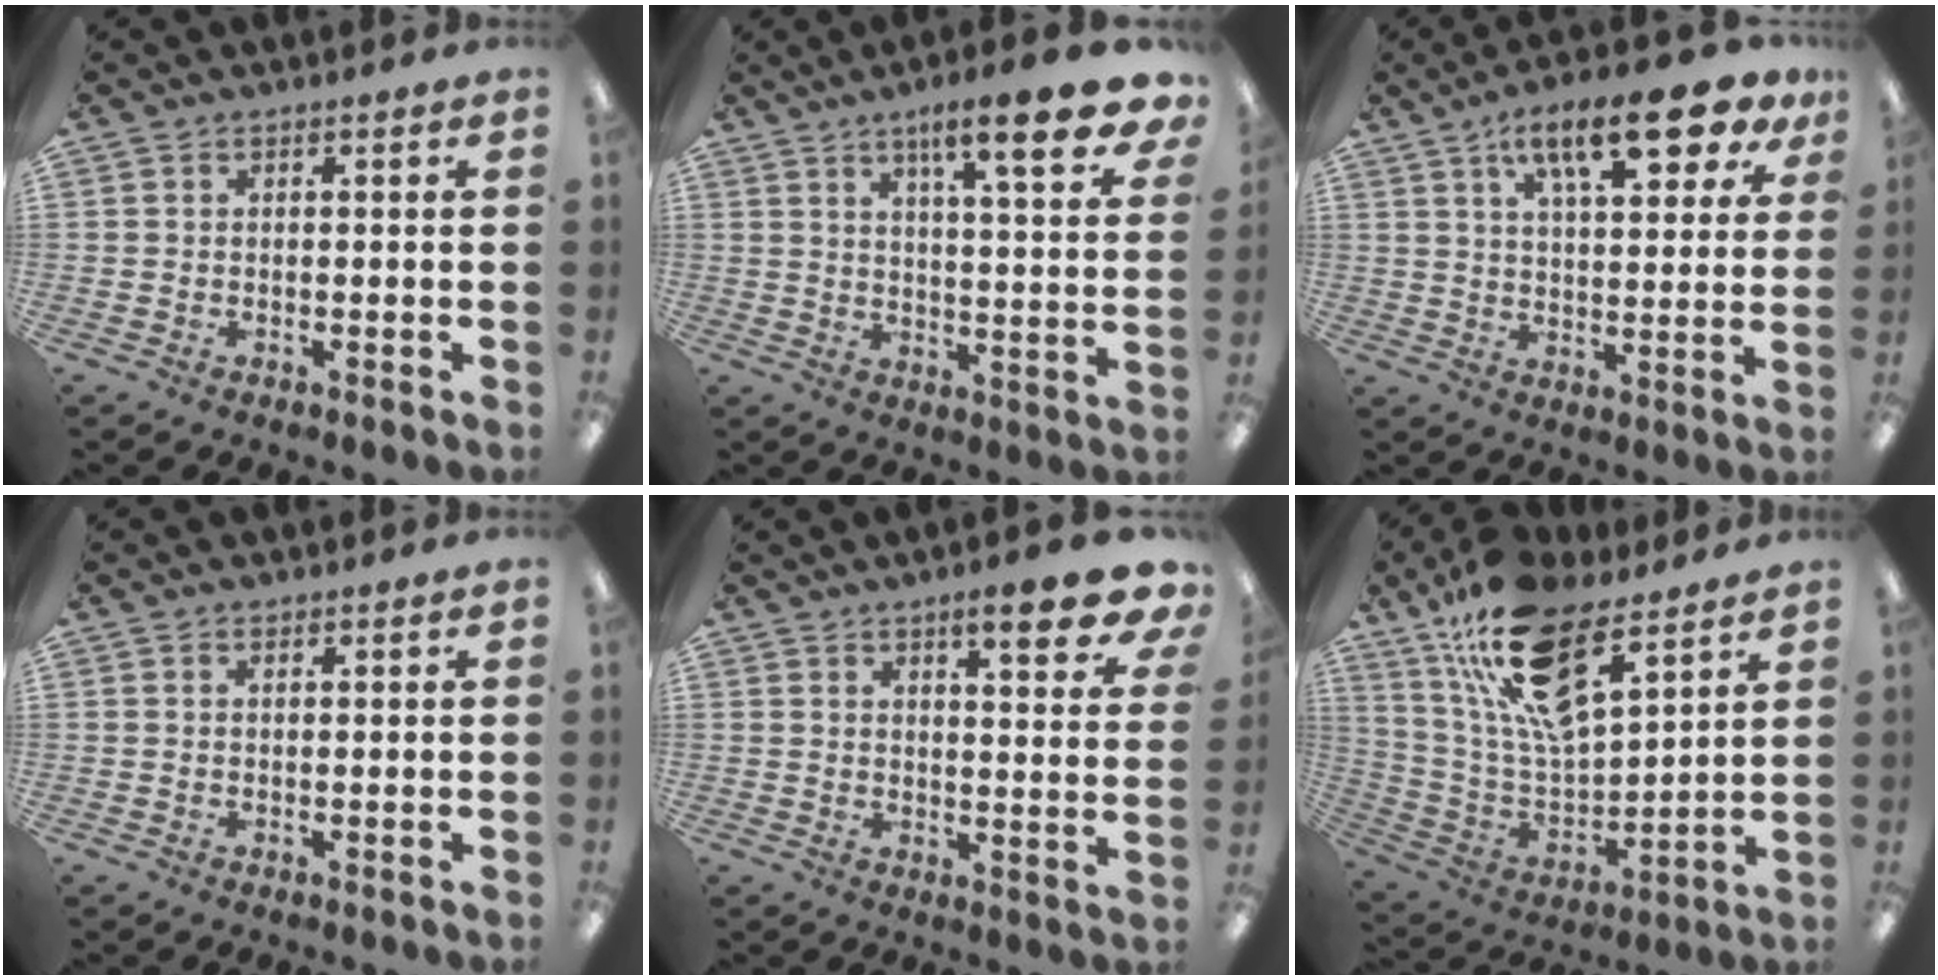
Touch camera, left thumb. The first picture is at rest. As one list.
[{"total": 15.4, "force": [9.9, 2.9, 11.5], "torque": [-0.168, -0.053, 0.151]}, {"total": 15.9, "force": [9.8, 5.2, 11.4], "torque": [-0.166, -0.044, 0.154]}, {"total": 0.7, "force": [0.5, 0.2, 0.3], "torque": [-0.007, 0.001, 0.010]}, {"total": 10.9, "force": [7.1, 2.6, 7.9], "torque": [-0.094, -0.044, 0.110]}, {"total": 20.8, "force": [13.8, 7.9, 13.4], "torque": [-0.259, -0.069, 0.243]}]